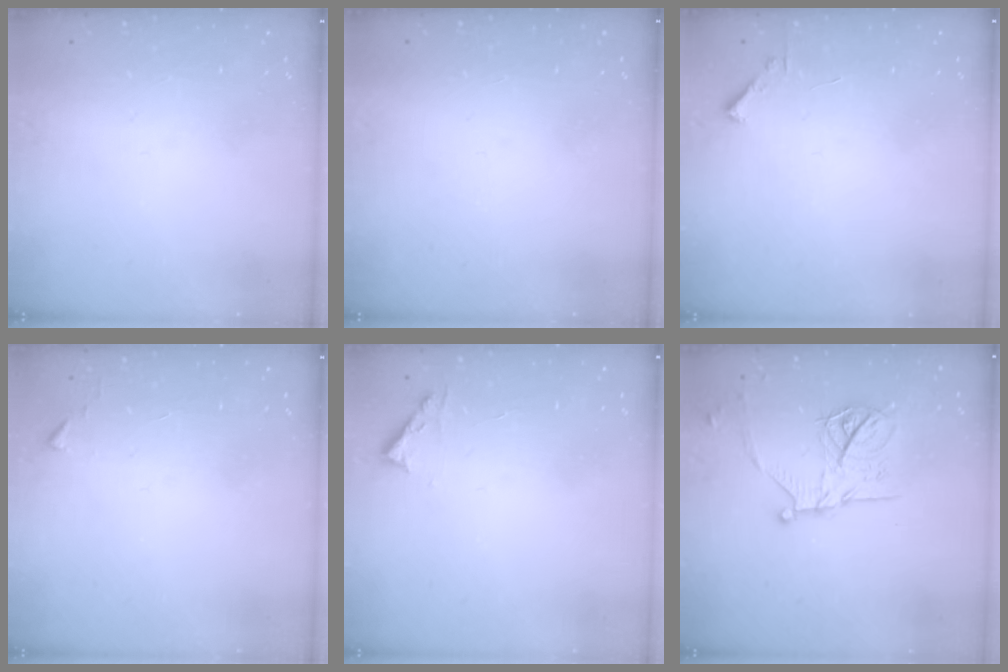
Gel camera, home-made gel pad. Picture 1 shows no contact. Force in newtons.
{"total": 1.5, "press": 1.5, "slide": 0.1}
{"total": 1.7, "press": 1.7, "slide": 0.2}
{"total": 2.7, "press": 2.7, "slide": 0.5}
{"total": 4.5, "press": 4.4, "slide": 0.5}
{"total": 16.4, "press": 16.4, "slide": 0.9}